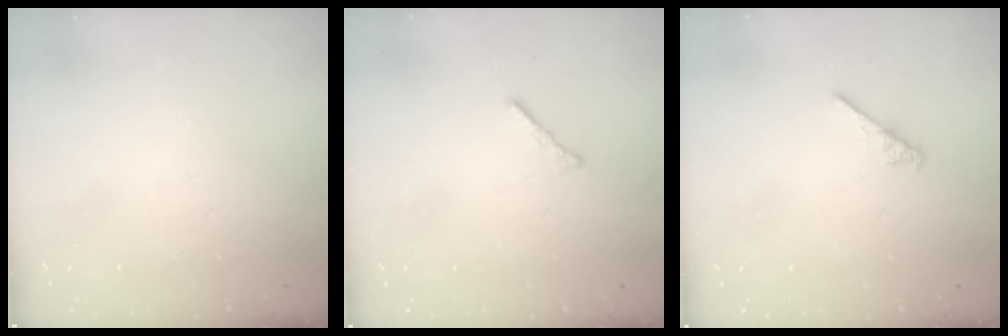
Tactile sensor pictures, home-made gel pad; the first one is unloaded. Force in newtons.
{"total": 1.9, "press": 1.8, "slide": 0.5}
{"total": 2.6, "press": 2.6, "slide": 0.3}